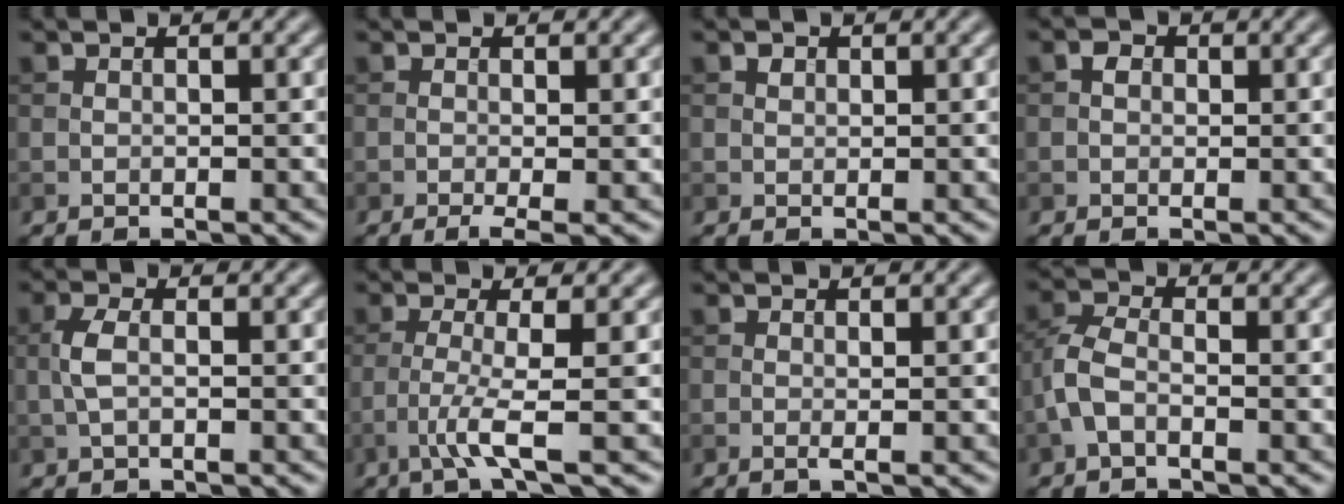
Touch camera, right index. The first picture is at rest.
{"total": 1.9, "force": [-0.7, 0.3, 1.8], "torque": [-0.034, -0.008, -0.013]}
{"total": 0.7, "force": [0.3, 0.5, 0.2], "torque": [-0.005, -0.002, 0.007]}
{"total": 1.0, "force": [0.1, 0.9, 0.5], "torque": [-0.007, 0.000, -0.002]}
{"total": 2.1, "force": [-0.2, 0.8, 2.0], "torque": [-0.048, 0.003, -0.008]}
{"total": 3.5, "force": [-1.4, 0.2, 3.2], "torque": [-0.067, 0.000, -0.039]}
{"total": 0.7, "force": [-0.1, 0.0, 0.7], "torque": [-0.014, -0.004, -0.002]}
{"total": 2.8, "force": [-1.2, 1.3, 2.1], "torque": [-0.050, 0.006, -0.035]}